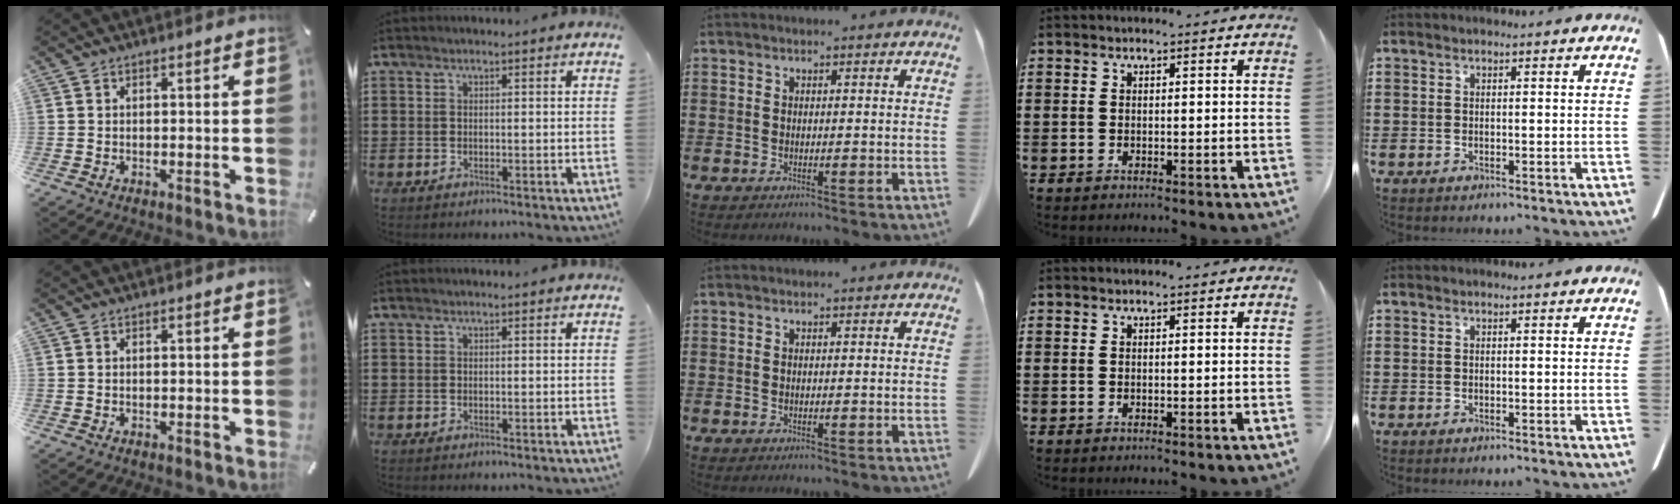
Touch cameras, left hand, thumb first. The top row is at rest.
{}